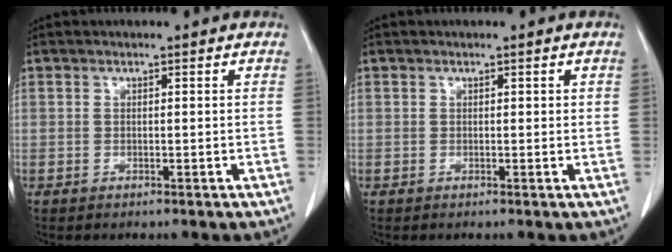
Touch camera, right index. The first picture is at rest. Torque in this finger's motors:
{"motor_torque": [-0.05, -0.08, -0.01, -0.01]}